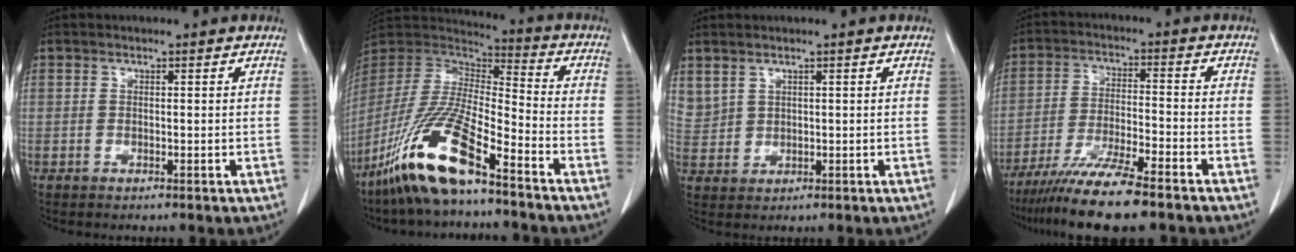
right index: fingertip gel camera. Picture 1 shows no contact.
{"total": 17.0, "force": [-11.2, 2.5, 12.5], "torque": [-0.269, -0.028, -0.215]}
{"total": 4.4, "force": [3.0, 2.9, 1.5], "torque": [-0.038, 0.007, 0.075]}
{"total": 11.9, "force": [-9.3, 0.3, 7.4], "torque": [-0.123, -0.032, -0.158]}